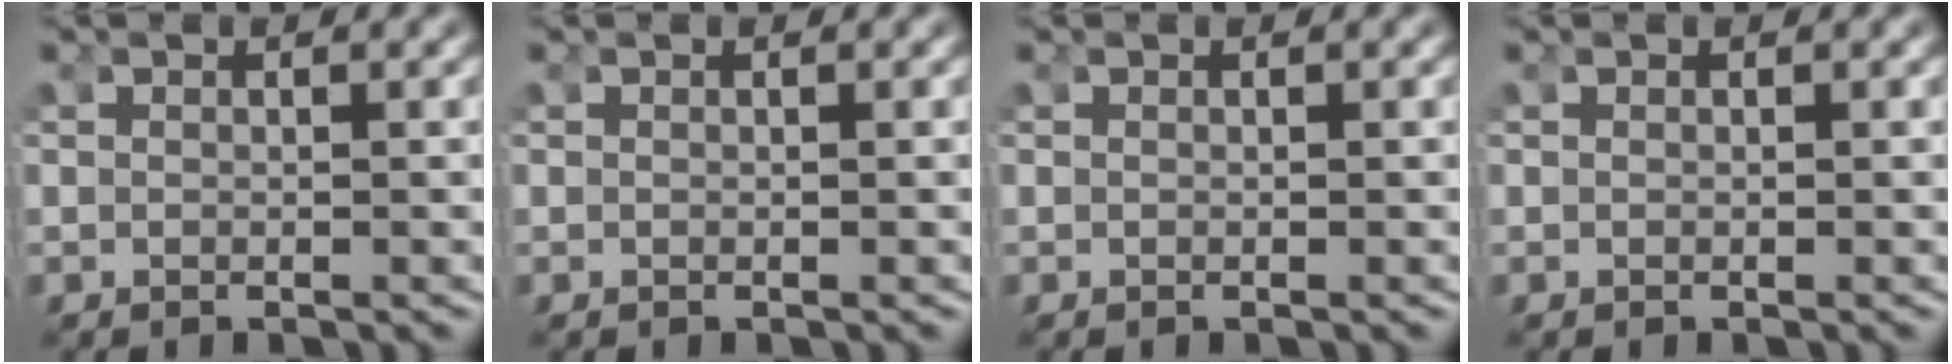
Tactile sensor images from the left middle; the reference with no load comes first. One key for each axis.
{"total": 0.0}
{"total": 0.0}
{"total": 0.0}